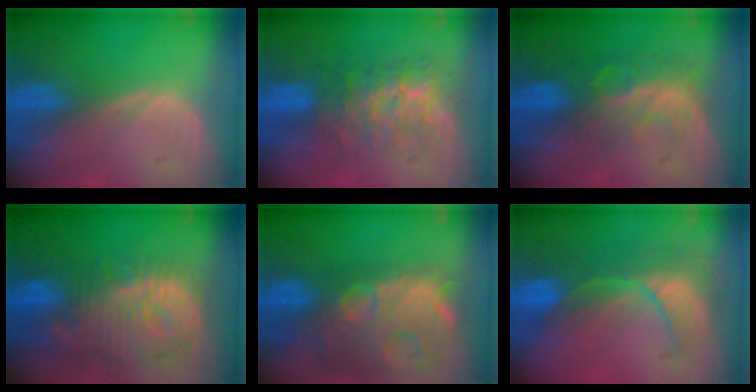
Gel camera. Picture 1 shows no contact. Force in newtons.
{"total": 7.7, "press": 7.6, "slide": 1.4}
{"total": 8.2, "press": 7.0, "slide": 4.3}
{"total": 13.1, "press": 11.5, "slide": 6.4}
{"total": 14.9, "press": 12.0, "slide": 8.9}
{"total": 8.4, "press": 8.1, "slide": 2.3}